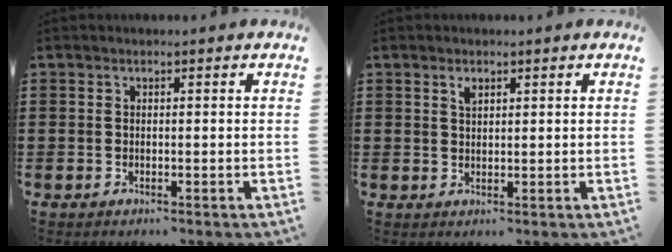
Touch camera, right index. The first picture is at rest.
{"total": 1.5, "force": [0.9, 0.7, 0.9], "torque": [-0.021, 0.004, 0.016]}